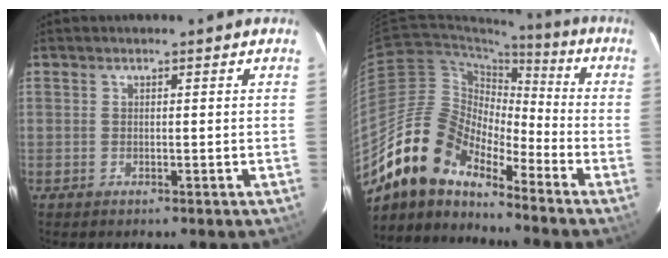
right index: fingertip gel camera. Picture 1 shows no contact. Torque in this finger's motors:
{"motor_torque": [0.98, -0.96, 0.80, 0.12]}